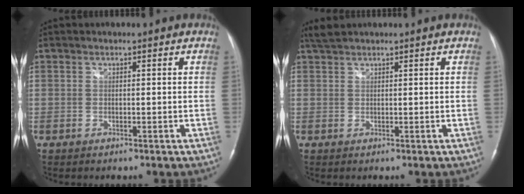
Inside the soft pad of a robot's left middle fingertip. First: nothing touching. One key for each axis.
{"total": 1.9, "fx": 1.9, "fy": 0.2, "fz": 0.5, "tx": -0.015, "ty": 0.013, "tz": 0.039}